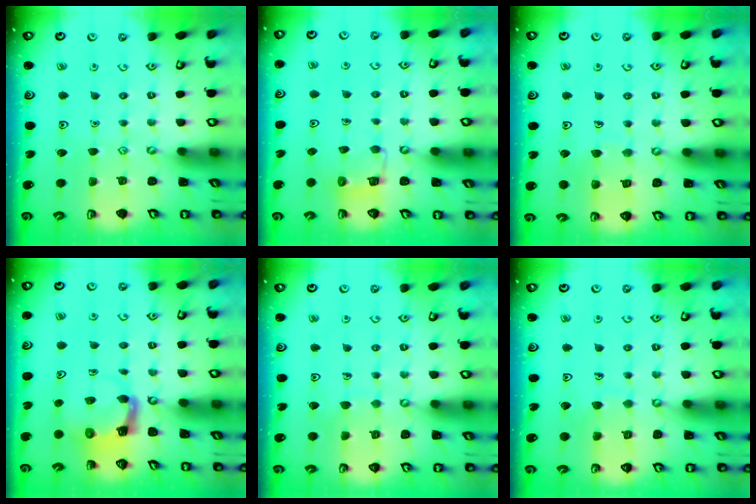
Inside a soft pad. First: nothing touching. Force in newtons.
{"total": 2.8, "press": 2.8, "slide": 0.2}
{"total": 7.8, "press": 7.7, "slide": 0.5}
{"total": 4.0, "press": 3.9, "slide": 0.7}
{"total": 4.9, "press": 4.8, "slide": 0.3}
{"total": 5.1, "press": 5.1, "slide": 0.3}